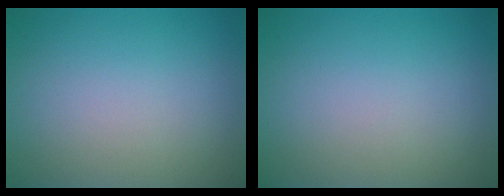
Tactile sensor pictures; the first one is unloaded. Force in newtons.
{"total": 0.0}